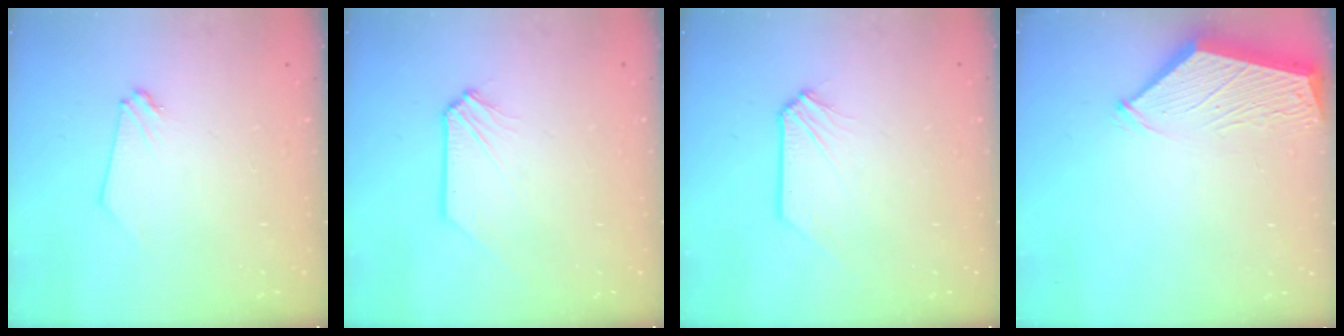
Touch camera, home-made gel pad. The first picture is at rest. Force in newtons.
{"total": 0.0}
{"total": 0.0}
{"total": 2.9, "press": 2.9, "slide": 0.4}